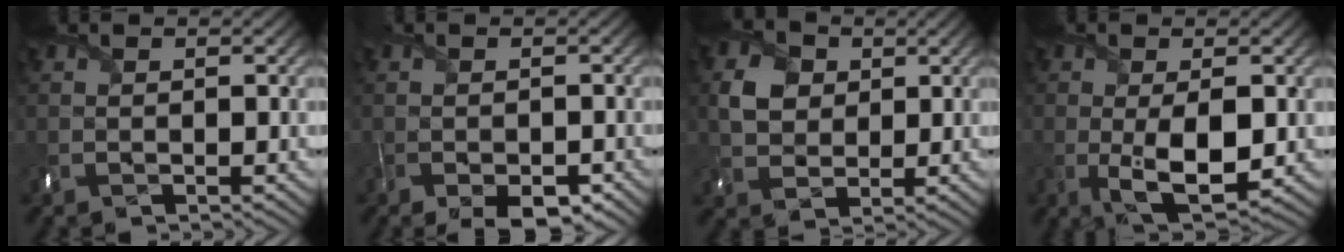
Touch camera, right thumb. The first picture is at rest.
{"total": 4.1, "force": [-2.6, 1.9, 2.7], "torque": [-0.053, -0.015, -0.044]}
{"total": 4.8, "force": [1.3, 4.0, 2.4], "torque": [-0.060, 0.003, 0.016]}
{"total": 6.5, "force": [-1.3, 2.9, 5.7], "torque": [-0.117, -0.021, -0.013]}